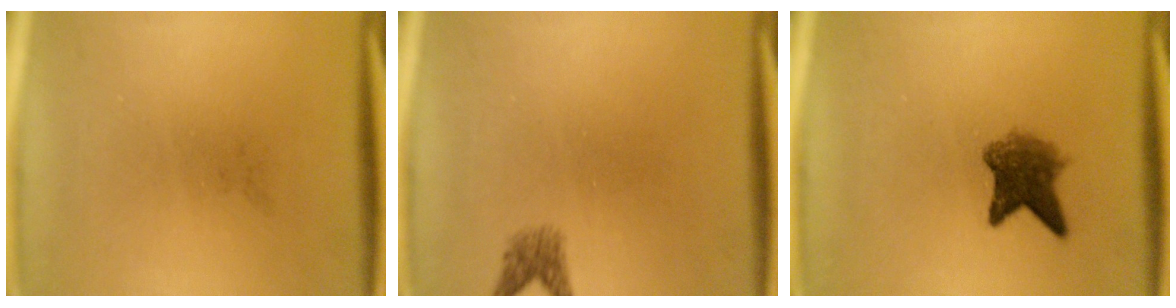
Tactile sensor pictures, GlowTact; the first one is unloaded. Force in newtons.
{"total": 1.8}
{"total": 5.2}